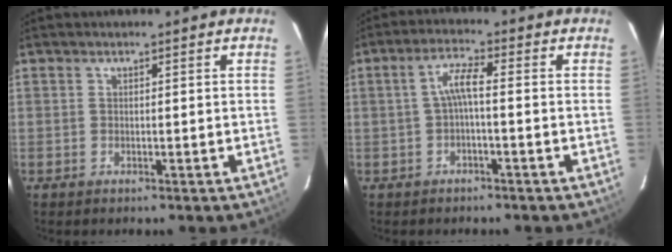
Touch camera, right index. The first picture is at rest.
{"total": 3.7, "force": [-0.8, 0.4, 3.6], "torque": [-0.073, 0.009, -0.015]}